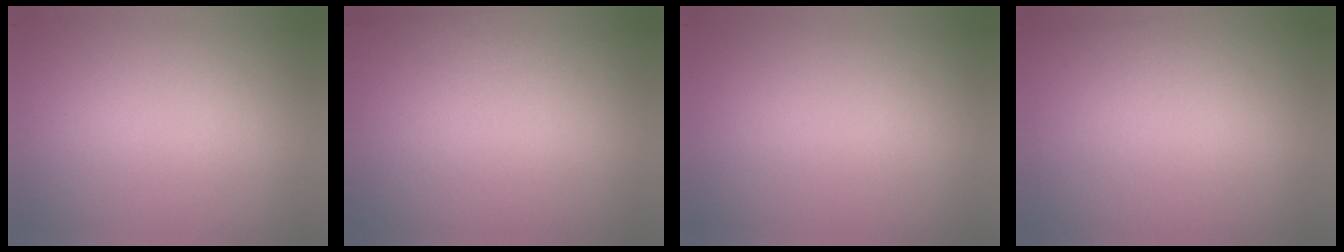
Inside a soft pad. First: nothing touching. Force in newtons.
{"total": 2.9}
{"total": 0.0}
{"total": 2.6}